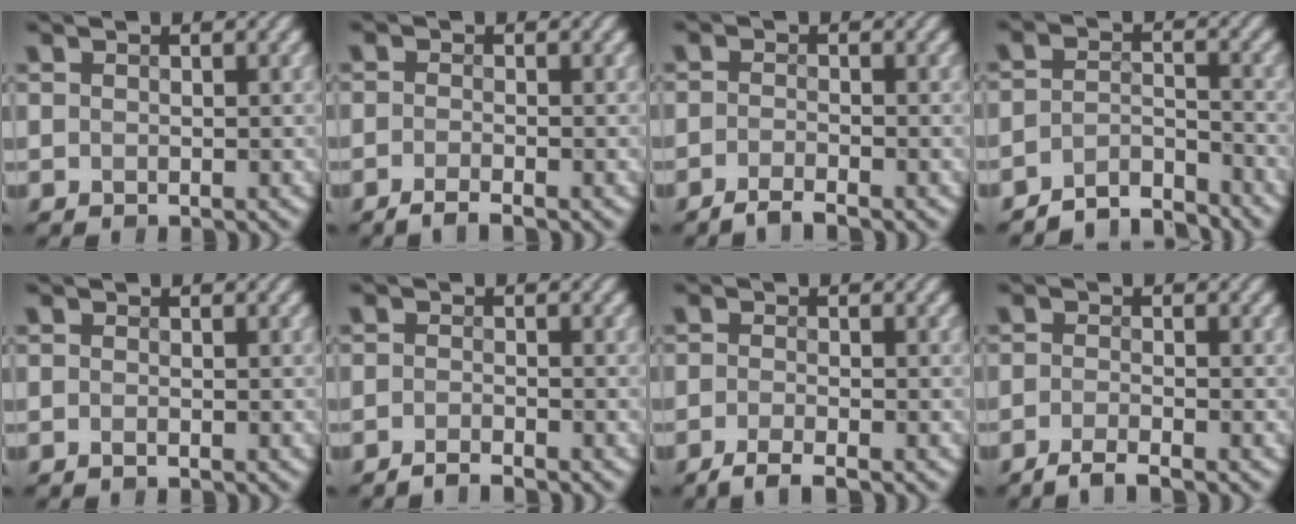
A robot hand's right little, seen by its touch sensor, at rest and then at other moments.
{"total": 1.7, "force": [-1.4, 0.1, 1.0], "torque": [-0.025, 0.000, -0.032]}
{"total": 1.9, "force": [-1.6, 0.1, 1.0], "torque": [-0.025, 0.001, -0.038]}
{"total": 4.3, "force": [-4.0, 1.1, 1.1], "torque": [-0.017, 0.004, -0.077]}
{"total": 0.0}
{"total": 1.5, "force": [-1.4, 0.0, 0.6], "torque": [-0.015, 0.003, -0.031]}
{"total": 2.5, "force": [-1.9, 0.4, 1.6], "torque": [-0.038, -0.001, -0.042]}
{"total": 2.2, "force": [-1.8, 0.2, 1.3], "torque": [-0.032, 0.000, -0.042]}